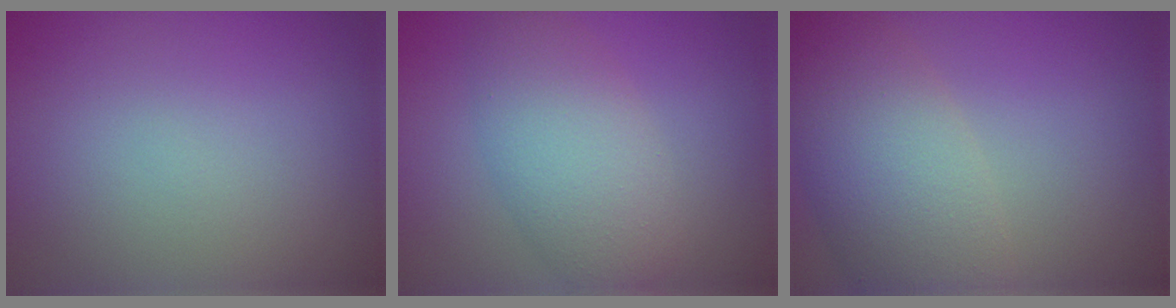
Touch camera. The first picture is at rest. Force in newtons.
{"total": 5.2, "press": 5.2, "slide": 0.1}
{"total": 7.0, "press": 7.0, "slide": 0.5}